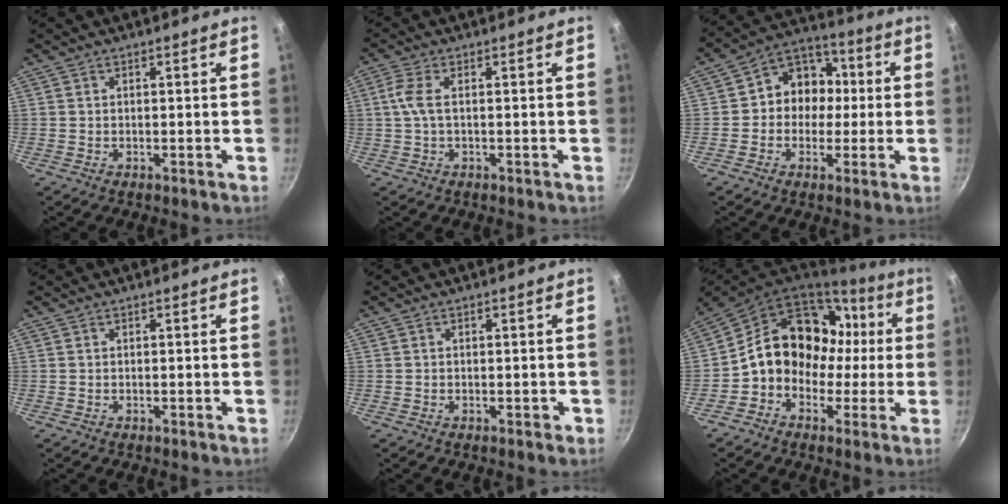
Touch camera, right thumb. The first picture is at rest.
{"total": 3.9, "force": [0.1, 1.4, 3.6], "torque": [-0.090, 0.009, -0.002]}
{"total": 10.5, "force": [0.0, 9.2, 5.1], "torque": [-0.025, 0.029, -0.019]}
{"total": 0.0}
{"total": 0.8, "force": [-0.3, 0.7, 0.5], "torque": [-0.003, 0.004, -0.003]}
{"total": 17.7, "force": [0.7, 14.3, 10.5], "torque": [-0.124, 0.055, 0.002]}